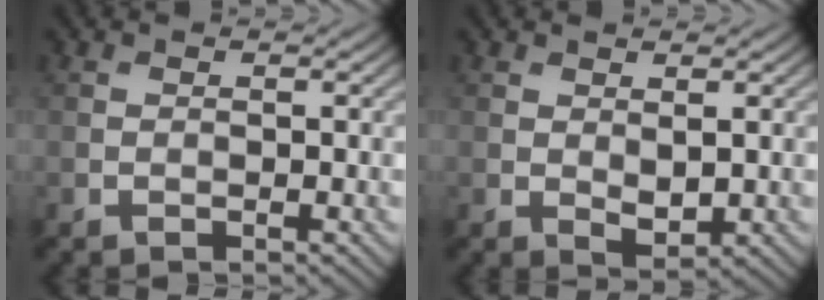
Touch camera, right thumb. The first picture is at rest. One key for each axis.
{"total": 1.8, "fx": 0.5, "fy": 0.9, "fz": 1.5, "tx": -0.029, "ty": -0.009, "tz": 0.014}